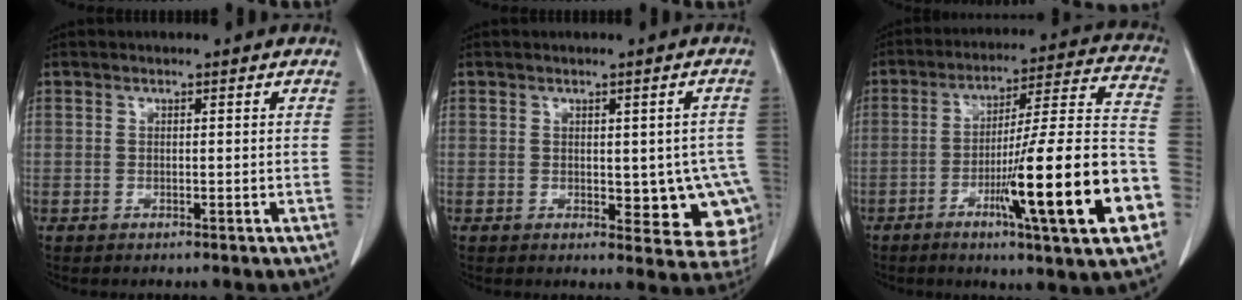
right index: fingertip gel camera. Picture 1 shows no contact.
{"total": 9.4, "force": [-1.3, 4.5, 8.2], "torque": [-0.074, 0.003, -0.006]}
{"total": 22.3, "force": [-7.7, 0.5, 20.9], "torque": [-0.271, -0.003, -0.119]}